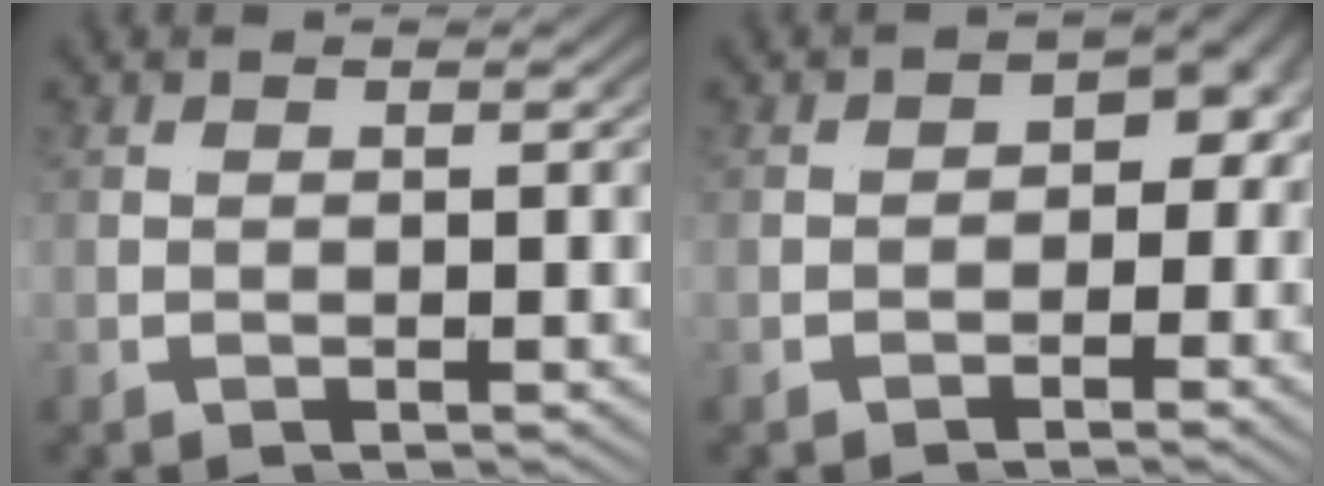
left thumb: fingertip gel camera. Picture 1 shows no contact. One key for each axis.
{"total": 5.6, "fx": -0.8, "fy": 4.5, "fz": 3.3, "tx": -0.049, "ty": -0.005, "tz": -0.015}